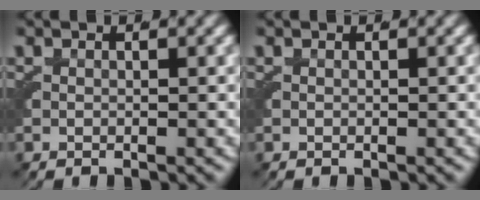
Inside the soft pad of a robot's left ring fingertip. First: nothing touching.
{"total": 0.0}